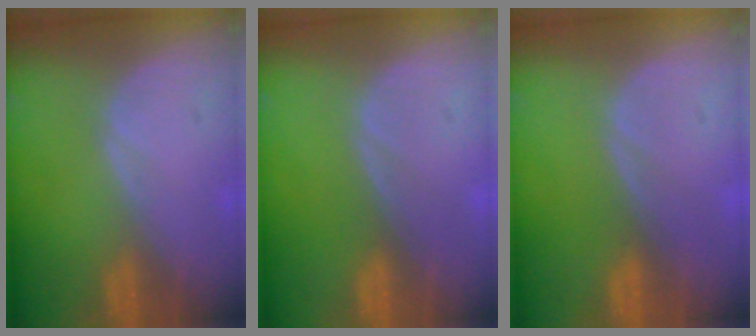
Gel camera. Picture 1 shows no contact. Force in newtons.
{"total": 0.0}
{"total": 0.0}